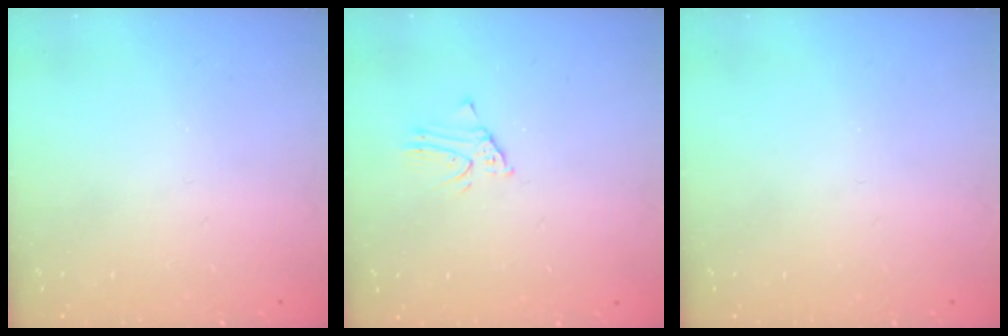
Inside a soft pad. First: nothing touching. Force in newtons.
{"total": 2.5, "press": 2.5, "slide": 0.2}
{"total": 0.0}